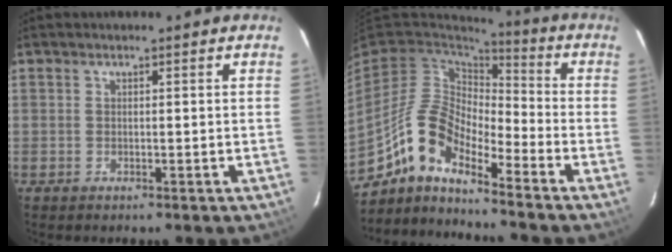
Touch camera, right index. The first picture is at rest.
{"total": 11.7, "force": [-8.6, 4.1, 6.8], "torque": [-0.128, 0.008, -0.178]}